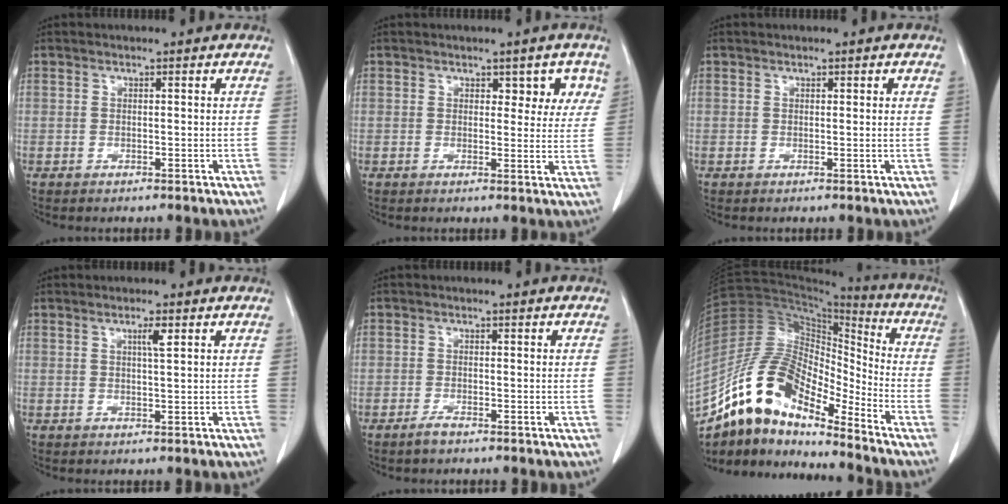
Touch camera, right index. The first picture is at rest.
{"total": 4.4, "force": [2.3, 2.6, 2.7], "torque": [-0.008, 0.002, 0.023]}
{"total": 0.8, "force": [0.5, 0.1, 0.6], "torque": [-0.010, 0.003, 0.005]}
{"total": 2.0, "force": [0.9, 0.0, 1.8], "torque": [-0.033, -0.002, 0.015]}
{"total": 1.5, "force": [-1.2, 0.3, 0.8], "torque": [-0.020, -0.002, -0.022]}
{"total": 15.2, "force": [-11.5, 5.3, 8.5], "torque": [-0.155, 0.052, -0.210]}